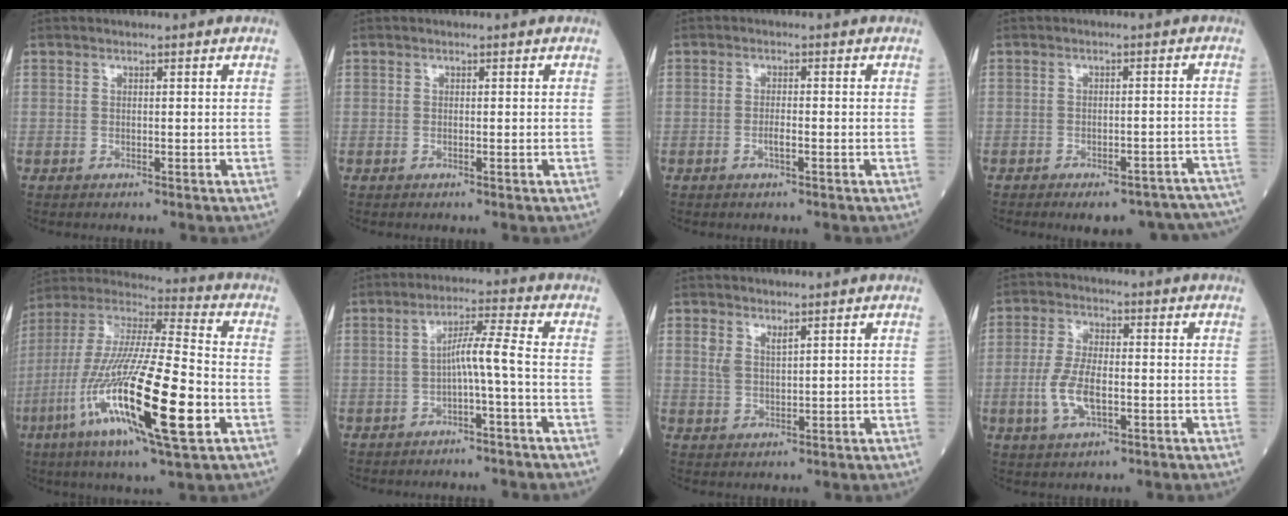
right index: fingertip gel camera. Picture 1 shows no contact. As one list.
[{"total": 0.0}, {"total": 1.8, "force": [-0.7, 0.2, 1.7], "torque": [-0.033, -0.001, -0.013]}, {"total": 14.8, "force": [-12.9, 4.6, 5.5], "torque": [-0.027, 0.025, -0.142]}, {"total": 25.1, "force": [-7.8, 3.2, 23.7], "torque": [-0.471, -0.044, -0.143]}, {"total": 4.7, "force": [-1.3, -0.7, 4.5], "torque": [-0.078, 0.017, -0.021]}, {"total": 2.4, "force": [1.6, 0.7, 1.6], "torque": [-0.040, 0.001, 0.039]}, {"total": 7.1, "force": [-1.8, 2.7, 6.3], "torque": [-0.140, 0.000, -0.032]}]